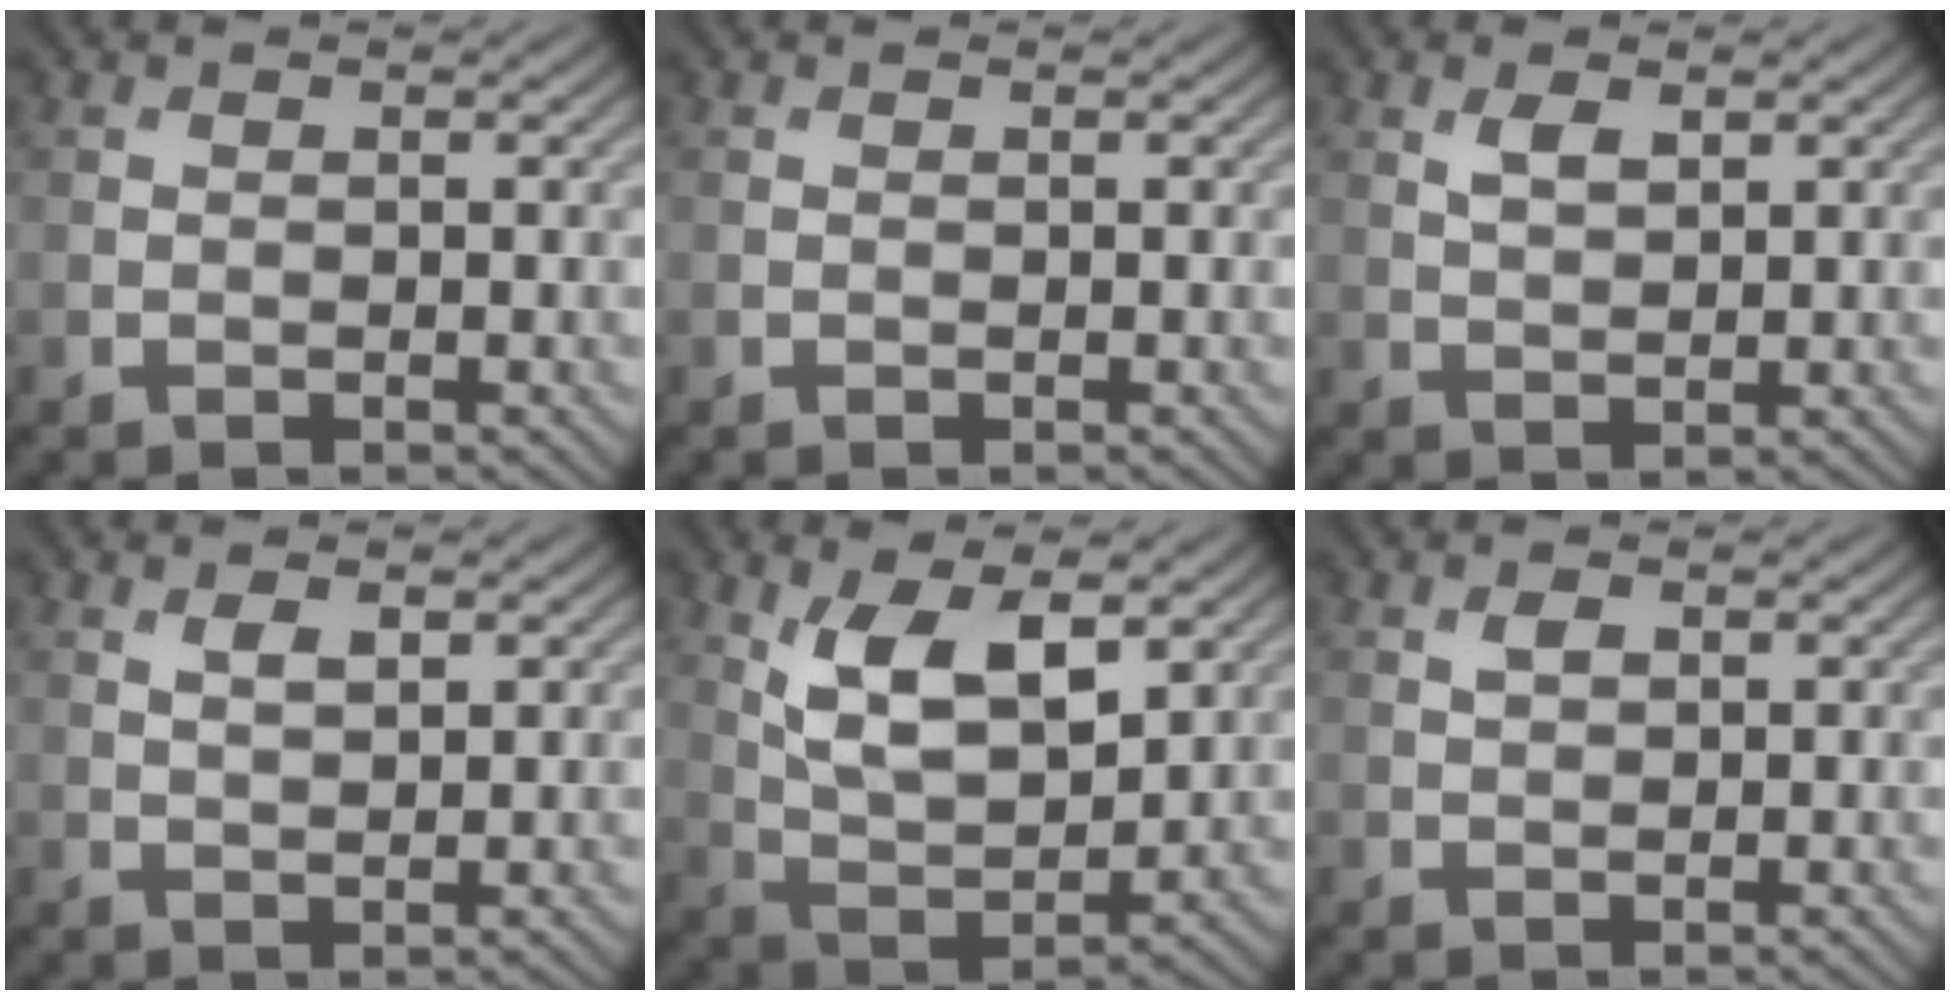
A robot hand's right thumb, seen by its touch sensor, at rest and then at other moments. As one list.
[{"total": 0.0}, {"total": 2.3, "force": [1.1, 1.0, 1.7], "torque": [-0.037, -0.001, 0.025]}, {"total": 2.0, "force": [1.0, 0.7, 1.6], "torque": [-0.032, -0.002, 0.021]}, {"total": 9.6, "force": [4.0, 4.4, 7.5], "torque": [-0.151, -0.005, 0.082]}, {"total": 1.2, "force": [0.6, 0.7, 0.9], "torque": [-0.019, 0.000, 0.011]}]